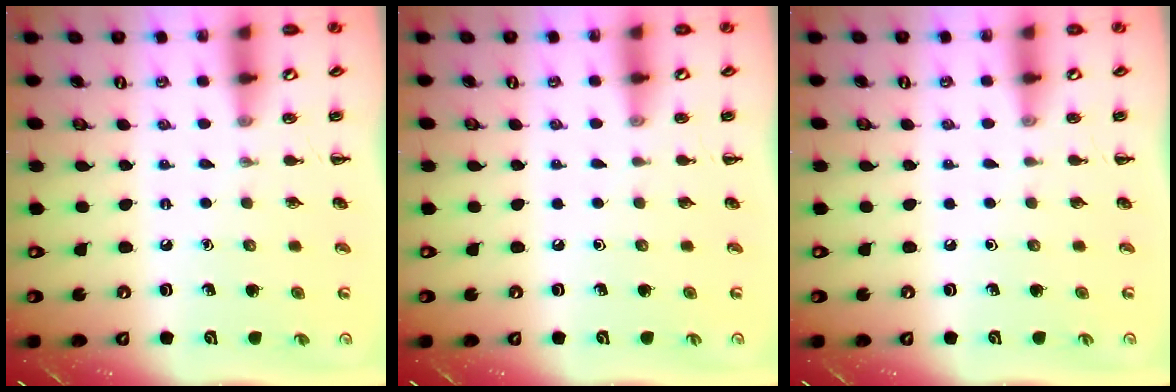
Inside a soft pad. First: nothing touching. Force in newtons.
{"total": 0.0}
{"total": 0.0}